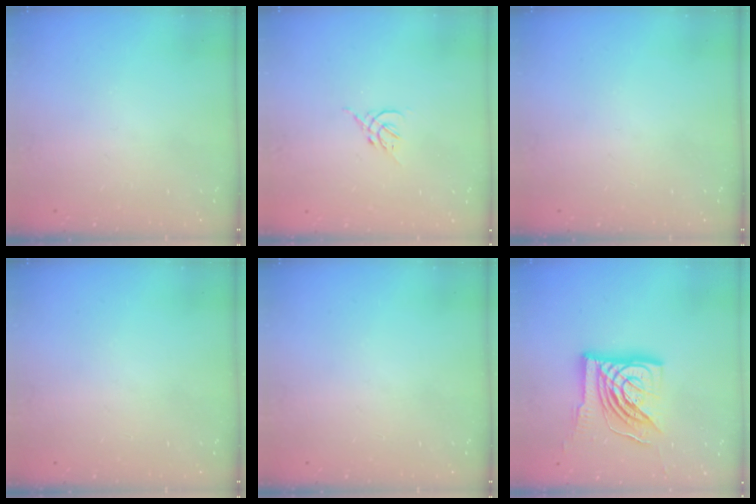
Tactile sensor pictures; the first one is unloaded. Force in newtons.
{"total": 1.6, "press": 1.5, "slide": 0.6}
{"total": 0.0}
{"total": 0.0}
{"total": 0.0}
{"total": 20.3, "press": 20.1, "slide": 2.6}